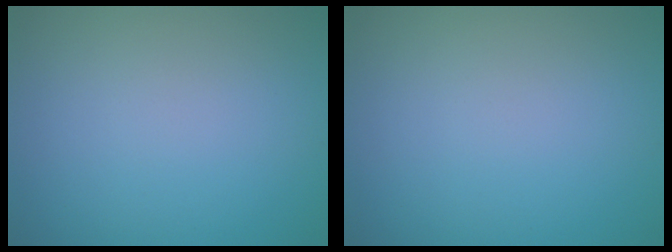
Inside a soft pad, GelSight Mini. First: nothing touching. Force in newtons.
{"total": 0.0}